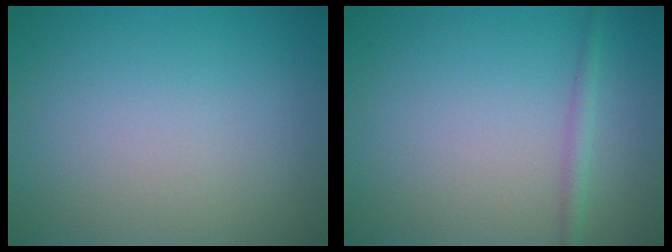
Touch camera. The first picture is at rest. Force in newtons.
{"total": 1.3, "press": 1.3, "slide": 0.0}